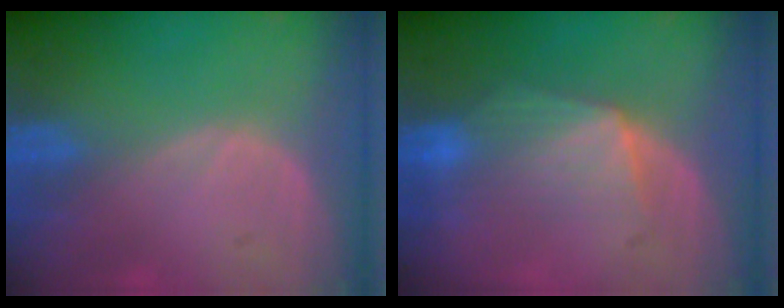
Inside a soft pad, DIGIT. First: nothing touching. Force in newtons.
{"total": 7.0, "press": 6.4, "slide": 2.8}